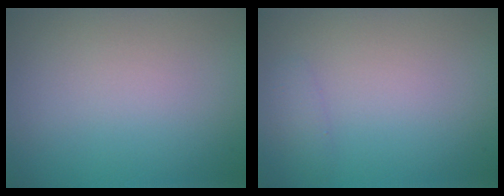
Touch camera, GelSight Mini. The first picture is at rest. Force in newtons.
{"total": 0.8, "press": 0.8, "slide": 0.0}